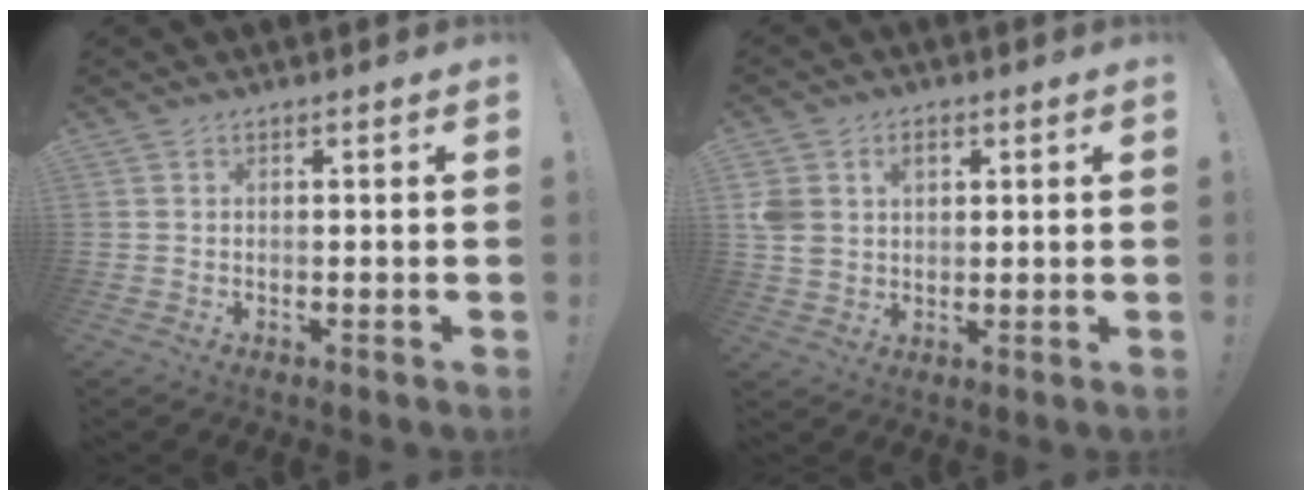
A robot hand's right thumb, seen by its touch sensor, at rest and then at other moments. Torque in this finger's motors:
{"motor_torque": [0.45, 1.69, 0.95, 0.13, 0.07]}